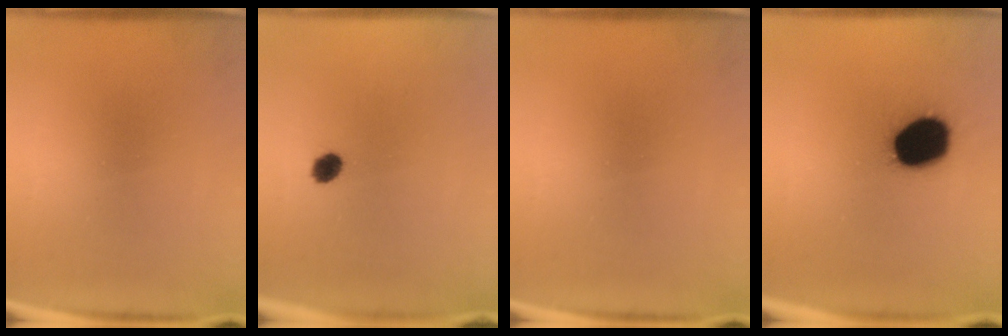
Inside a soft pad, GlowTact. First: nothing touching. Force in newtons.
{"total": 2.9}
{"total": 0.0}
{"total": 18.7}